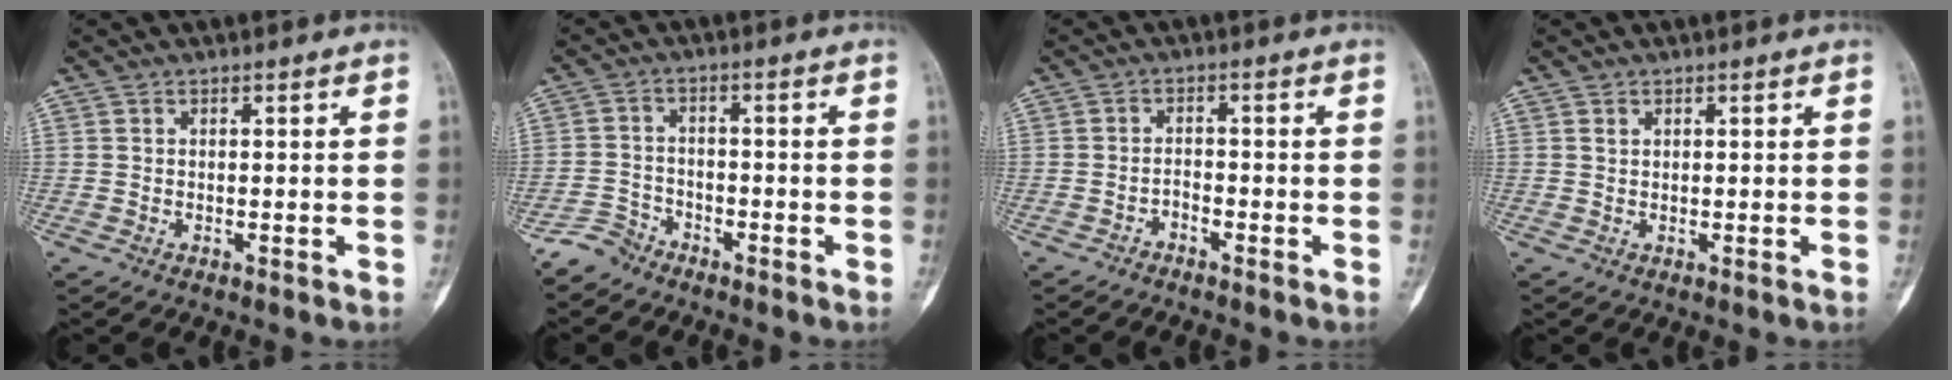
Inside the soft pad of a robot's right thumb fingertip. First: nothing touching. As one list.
[{"total": 3.9, "force": [-3.5, 1.7, 0.0], "torque": [0.005, 0.014, -0.075]}, {"total": 1.7, "force": [-1.5, 0.6, 0.5], "torque": [-0.010, 0.014, -0.029]}, {"total": 0.7, "force": [0.4, 0.5, 0.3], "torque": [-0.002, -0.002, 0.007]}]